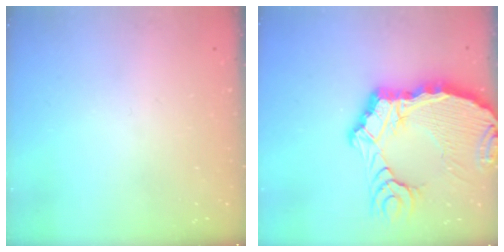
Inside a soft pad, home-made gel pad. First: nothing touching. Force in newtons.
{"total": 18.0, "press": 17.8, "slide": 2.2}